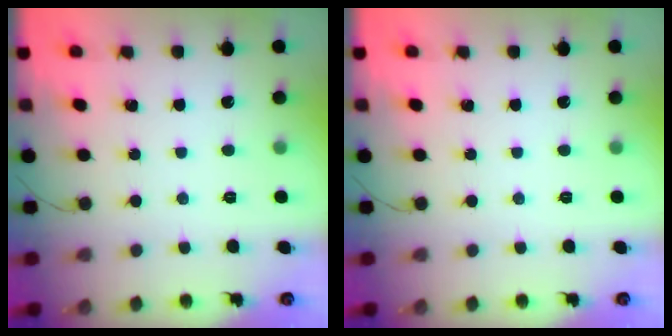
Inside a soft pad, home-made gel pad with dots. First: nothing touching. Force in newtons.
{"total": 0.0}